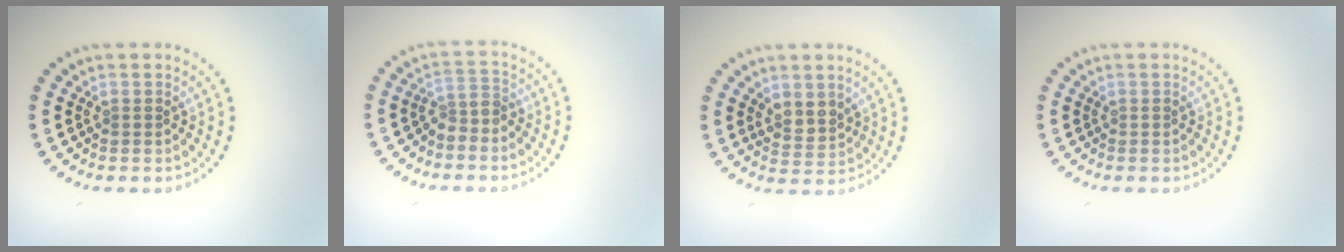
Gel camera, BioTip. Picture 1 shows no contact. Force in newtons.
{"total": 2.3, "press": 1.7, "slide": 1.6}
{"total": 2.1, "press": 1.8, "slide": 1.0}
{"total": 0.0}